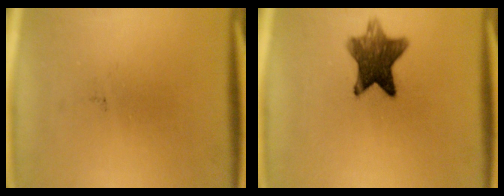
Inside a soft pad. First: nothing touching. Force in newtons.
{"total": 9.3}